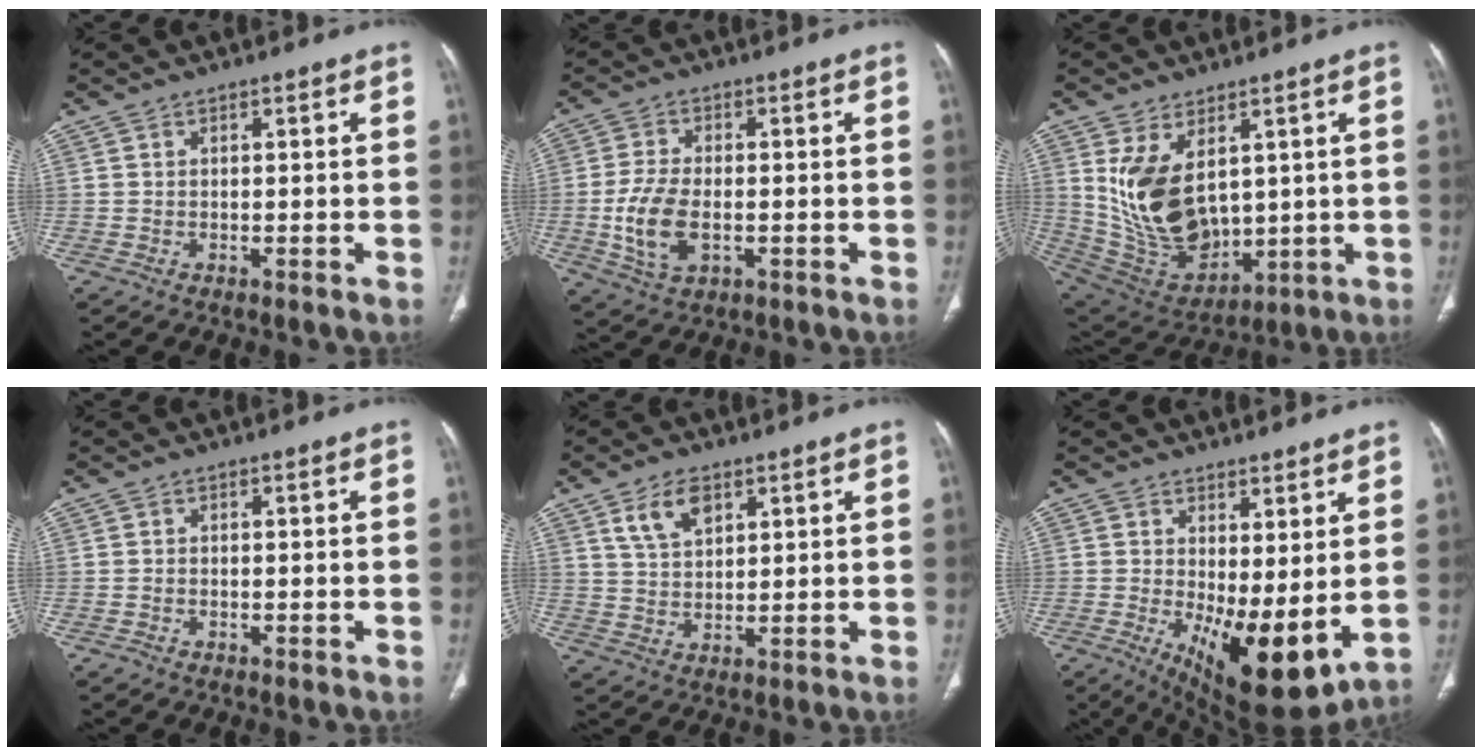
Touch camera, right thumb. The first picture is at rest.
{"total": 9.1, "force": [-1.8, 5.0, 7.4], "torque": [-0.152, 0.001, -0.030]}
{"total": 16.1, "force": [3.6, 9.9, 12.2], "torque": [-0.203, -0.022, 0.102]}
{"total": 0.5, "force": [-0.4, 0.3, 0.1], "torque": [-0.003, 0.001, -0.011]}
{"total": 6.5, "force": [3.5, 3.6, 4.2], "torque": [-0.066, -0.015, 0.071]}
{"total": 12.7, "force": [-0.5, 4.9, 11.7], "torque": [-0.176, -0.028, 0.011]}